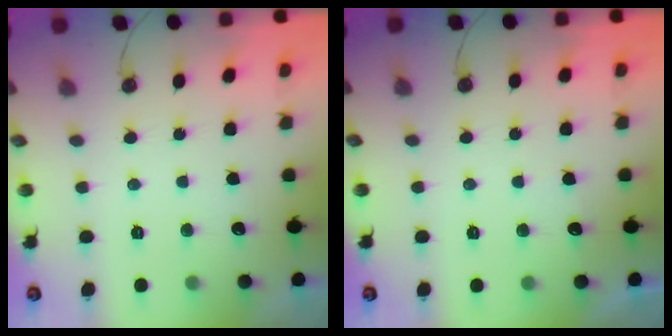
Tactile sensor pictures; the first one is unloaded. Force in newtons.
{"total": 2.0, "press": 2.0, "slide": 0.4}